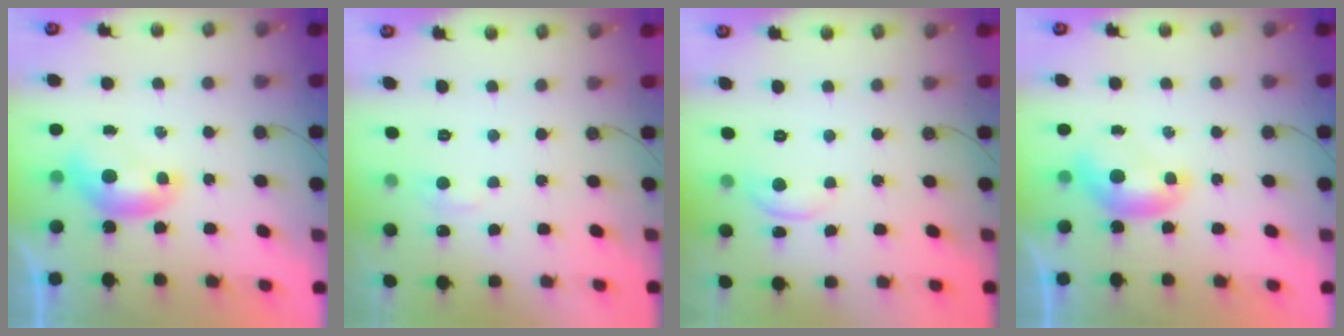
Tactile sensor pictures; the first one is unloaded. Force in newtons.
{"total": 1.7, "press": 1.5, "slide": 0.7}
{"total": 1.4, "press": 1.4, "slide": 0.4}
{"total": 0.0}